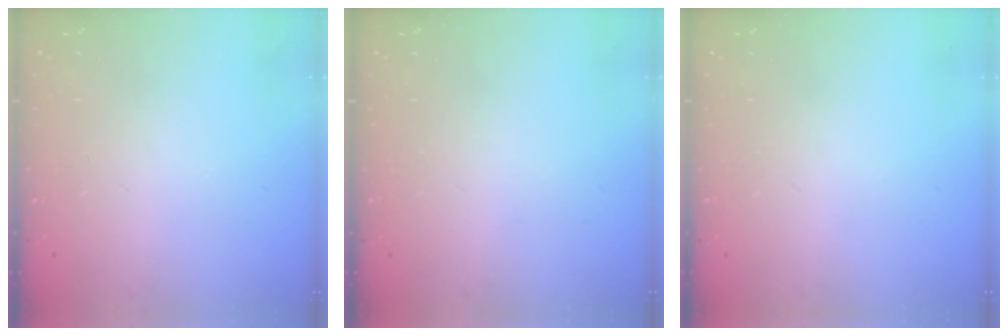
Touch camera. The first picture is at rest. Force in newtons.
{"total": 0.0}
{"total": 0.0}